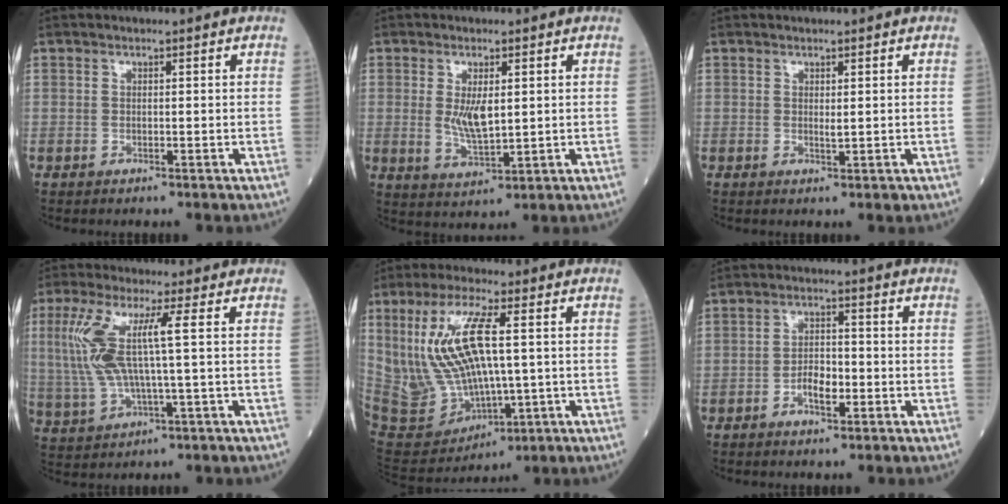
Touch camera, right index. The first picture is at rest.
{"total": 5.2, "force": [0.8, 1.2, 5.0], "torque": [-0.098, -0.010, 0.021]}
{"total": 0.9, "force": [0.2, -0.2, 0.9], "torque": [-0.018, -0.004, 0.006]}
{"total": 10.2, "force": [1.5, 0.6, 10.1], "torque": [-0.241, 0.013, 0.033]}
{"total": 16.8, "force": [2.0, 5.8, 15.6], "torque": [-0.342, 0.007, 0.064]}
{"total": 3.7, "force": [-1.6, 1.3, 3.1], "torque": [-0.057, 0.004, -0.030]}